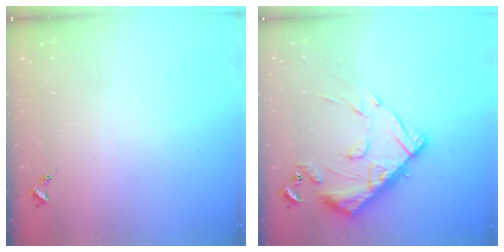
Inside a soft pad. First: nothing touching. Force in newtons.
{"total": 16.6, "press": 16.6, "slide": 1.4}